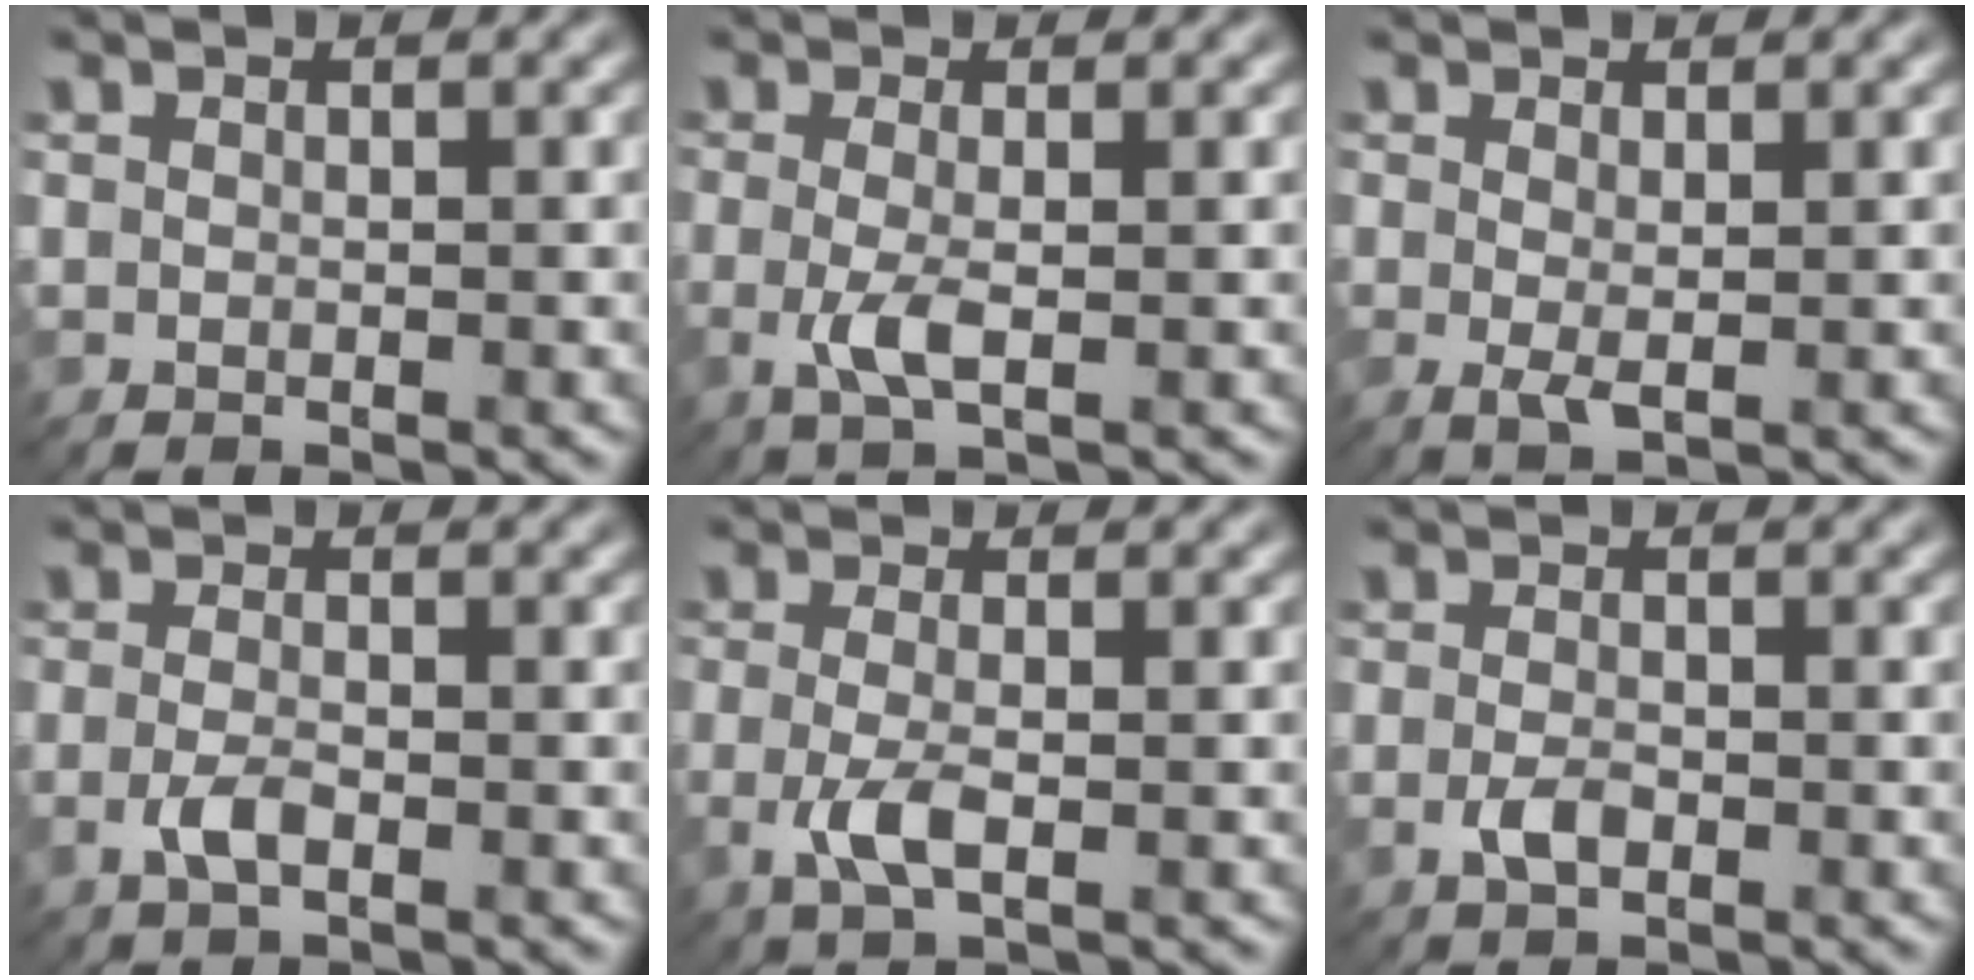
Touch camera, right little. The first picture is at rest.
{"total": 2.6, "force": [-0.4, 0.6, 2.5], "torque": [-0.055, -0.005, -0.008]}
{"total": 1.5, "force": [0.2, 0.3, 1.5], "torque": [-0.029, -0.006, 0.005]}
{"total": 1.9, "force": [-0.8, 0.6, 1.6], "torque": [-0.035, 0.000, -0.019]}
{"total": 2.8, "force": [-0.7, 0.8, 2.6], "torque": [-0.062, -0.006, -0.019]}
{"total": 1.7, "force": [-0.6, 0.8, 1.4], "torque": [-0.029, -0.001, -0.015]}